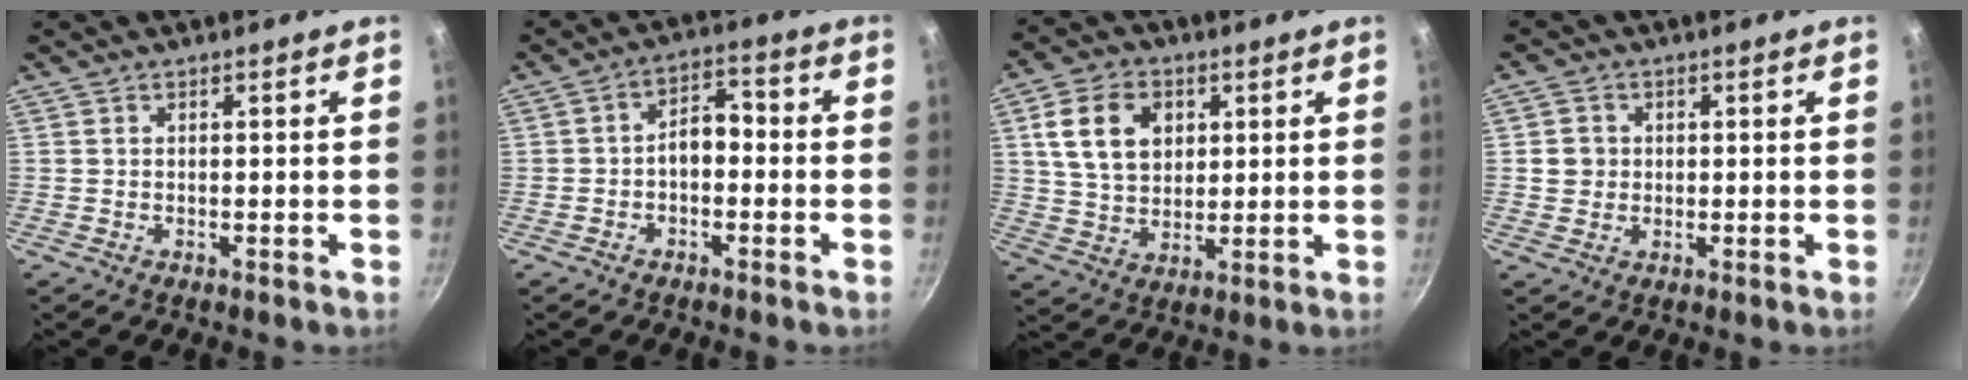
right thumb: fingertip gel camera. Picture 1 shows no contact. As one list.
[{"total": 5.6, "force": [-1.3, 3.5, 4.1], "torque": [-0.042, 0.030, -0.028]}, {"total": 12.0, "force": [3.4, 8.8, 7.5], "torque": [-0.112, -0.002, 0.061]}, {"total": 3.5, "force": [0.3, 3.4, 1.1], "torque": [-0.002, 0.006, 0.000]}]